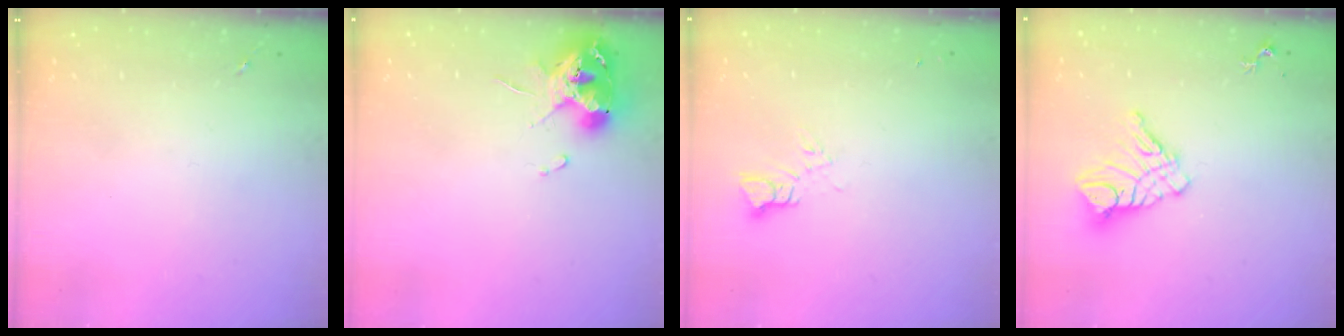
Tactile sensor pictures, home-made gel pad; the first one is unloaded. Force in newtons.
{"total": 11.1, "press": 11.0, "slide": 1.2}
{"total": 3.8, "press": 3.8, "slide": 0.3}
{"total": 11.5, "press": 11.4, "slide": 0.8}